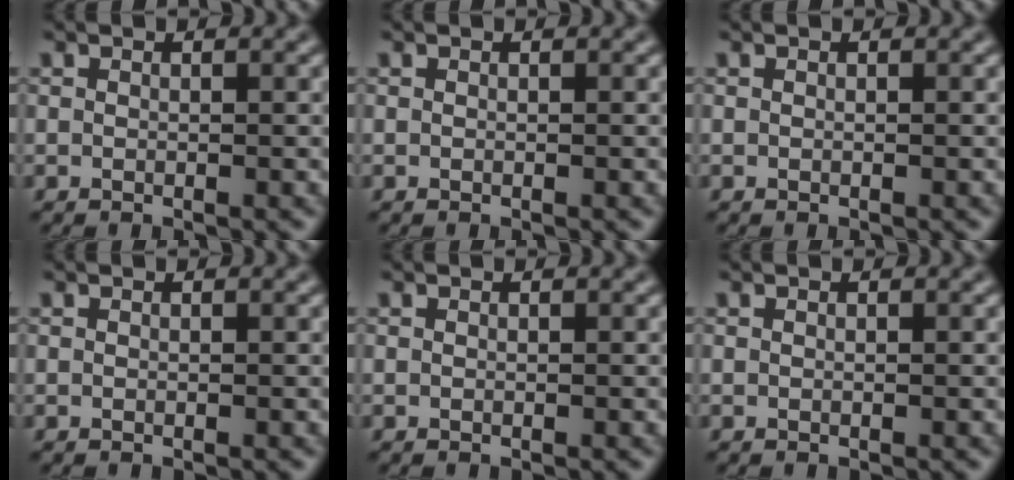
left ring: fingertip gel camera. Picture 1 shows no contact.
{"total": 0.0}
{"total": 0.0}
{"total": 0.0}
{"total": 0.0}
{"total": 0.0}